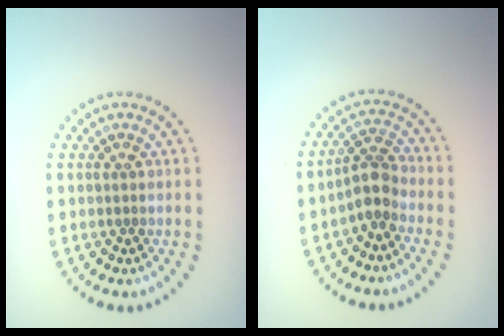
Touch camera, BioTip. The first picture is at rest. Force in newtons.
{"total": 2.8, "press": 2.2, "slide": 1.7}